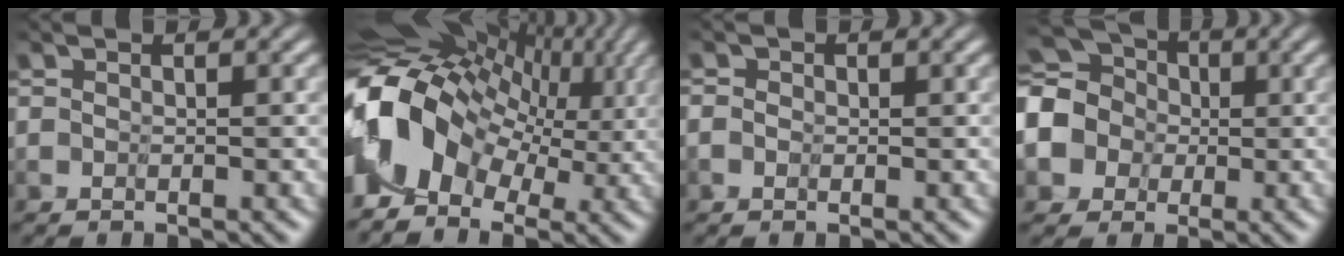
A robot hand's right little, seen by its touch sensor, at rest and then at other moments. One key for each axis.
{"total": 9.9, "fx": 1.4, "fy": 7.0, "fz": 7.0, "tx": -0.164, "ty": 0.015, "tz": 0.023}
{"total": 0.9, "fx": -0.3, "fy": 0.9, "fz": 0.1, "tx": 0.000, "ty": 0.004, "tz": -0.020}
{"total": 6.1, "fx": 0.1, "fy": 5.5, "fz": 2.6, "tx": -0.089, "ty": -0.004, "tz": -0.025}